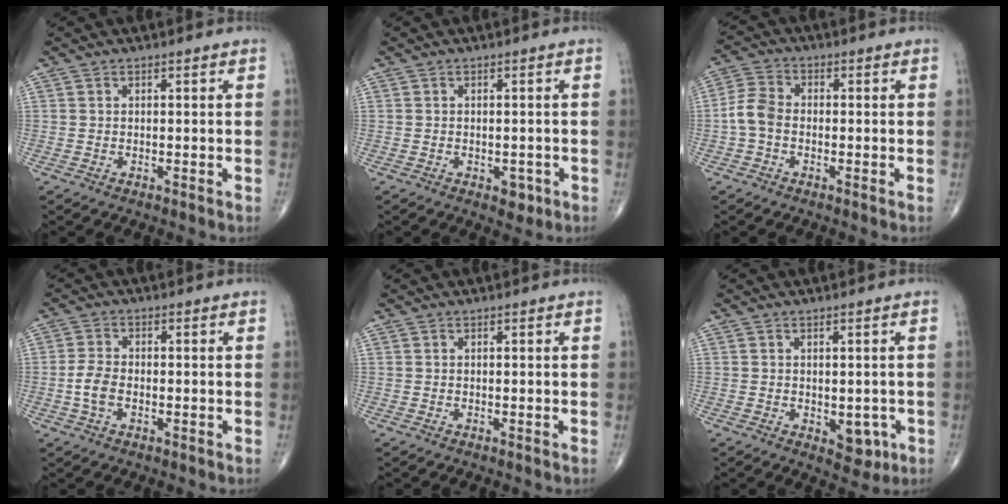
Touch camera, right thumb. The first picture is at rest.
{"total": 2.3, "force": [-0.9, 1.5, 1.5], "torque": [-0.006, 0.001, -0.007]}
{"total": 5.3, "force": [-1.1, 3.7, 3.6], "torque": [-0.074, 0.015, -0.033]}
{"total": 4.1, "force": [-0.9, 2.4, 3.2], "torque": [-0.072, 0.010, -0.020]}
{"total": 0.0}
{"total": 4.5, "force": [-1.1, 2.8, 3.3], "torque": [-0.014, -0.003, -0.006]}